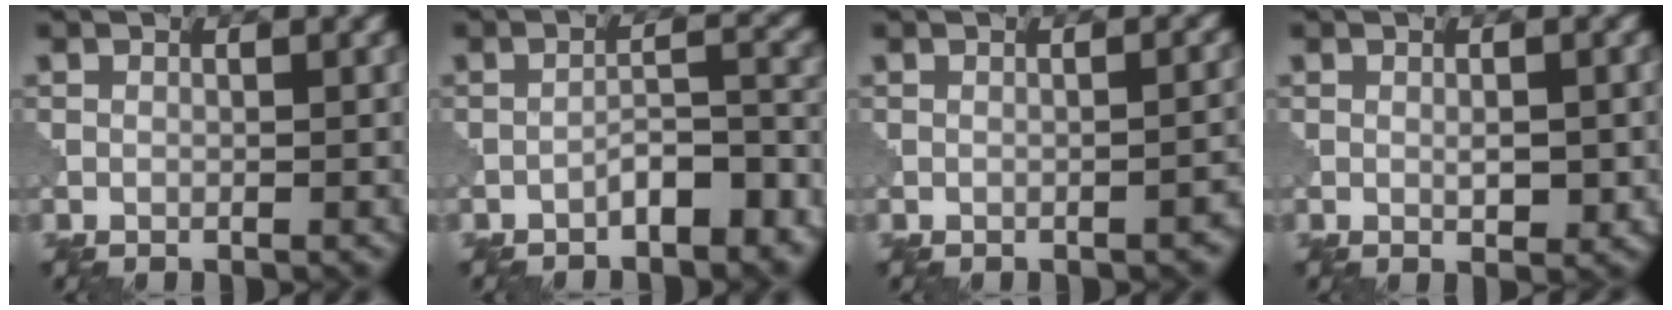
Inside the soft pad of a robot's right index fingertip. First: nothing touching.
{"total": 4.1, "force": [-2.6, 1.4, 2.8], "torque": [-0.041, 0.013, -0.041]}
{"total": 1.5, "force": [-1.0, 0.5, 1.0], "torque": [-0.007, 0.008, -0.012]}
{"total": 1.6, "force": [0.0, 0.8, 1.4], "torque": [-0.021, -0.001, 0.001]}